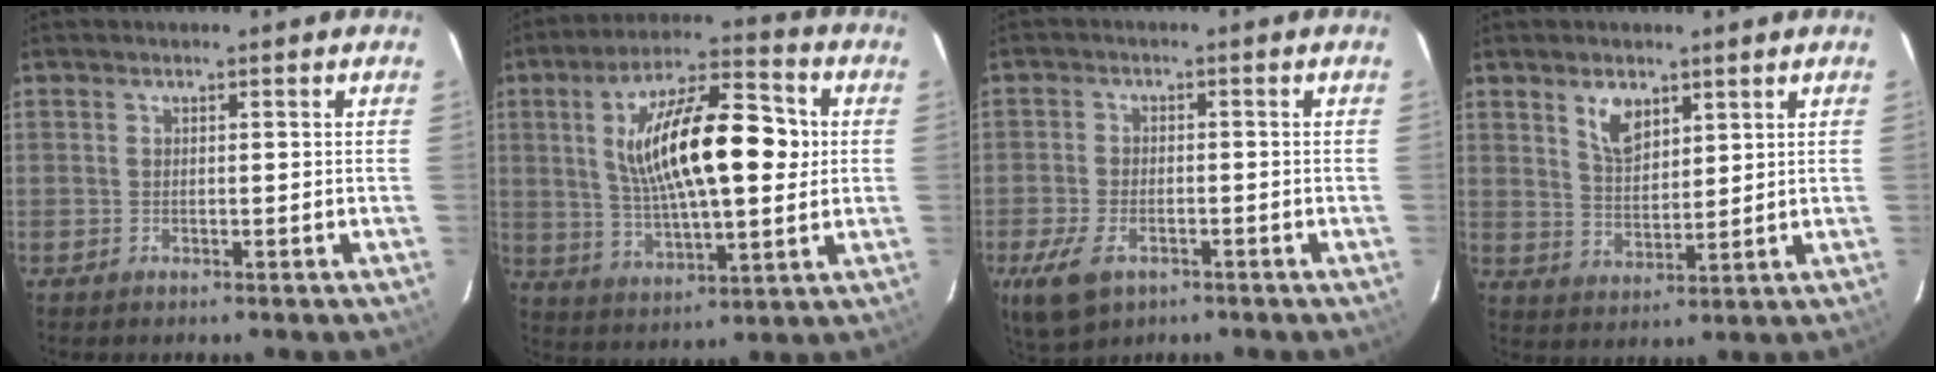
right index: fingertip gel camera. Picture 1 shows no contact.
{"total": 19.1, "force": [2.9, 6.7, 17.7], "torque": [-0.312, 0.022, 0.053]}
{"total": 8.6, "force": [-4.7, 4.8, 5.4], "torque": [-0.139, -0.019, -0.083]}
{"total": 6.0, "force": [3.4, 3.2, 3.7], "torque": [-0.064, 0.004, 0.068]}